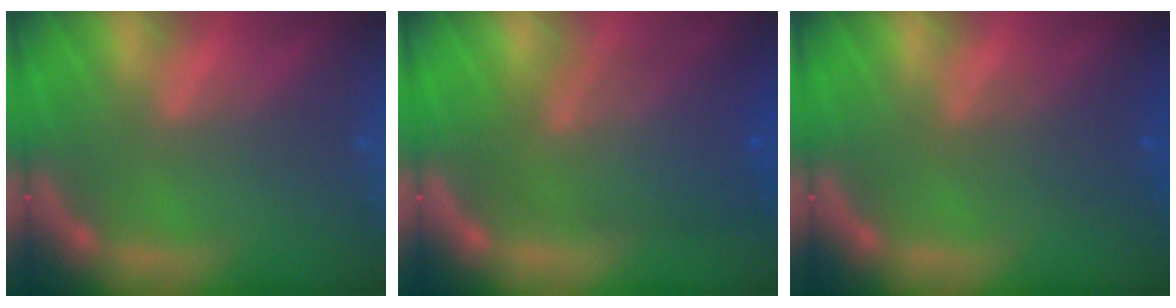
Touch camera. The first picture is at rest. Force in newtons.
{"total": 8.1}
{"total": 3.0}